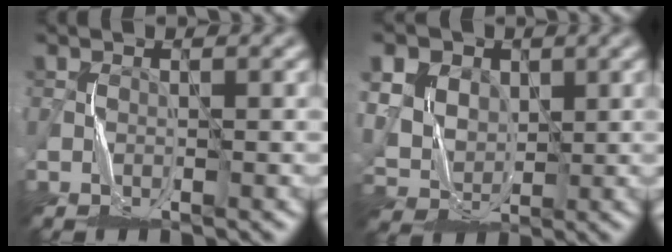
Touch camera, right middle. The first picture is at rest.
{"total": 13.2, "force": [6.0, 9.6, 6.7], "torque": [-0.147, 0.035, 0.094]}